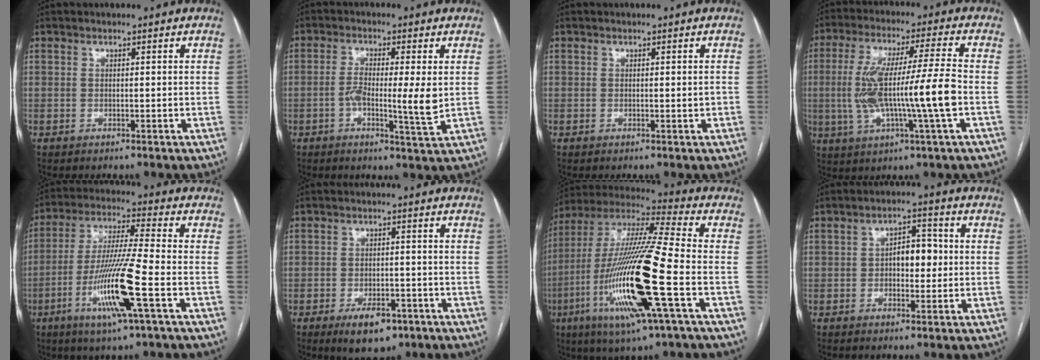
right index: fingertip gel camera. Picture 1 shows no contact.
{"total": 7.0, "force": [-0.5, 0.5, 7.0], "torque": [-0.125, -0.006, -0.010]}
{"total": 0.8, "force": [-0.1, 0.1, 0.8], "torque": [-0.013, 0.000, 0.003]}
{"total": 14.2, "force": [-1.7, 0.0, 14.1], "torque": [-0.278, 0.012, -0.031]}
{"total": 13.6, "force": [-4.9, -0.4, 12.7], "torque": [-0.259, -0.015, -0.094]}
{"total": 6.6, "force": [-3.8, 3.2, 4.3], "torque": [-0.066, -0.002, -0.051]}
{"total": 22.8, "force": [-6.5, 1.3, 21.8], "torque": [-0.460, -0.027, -0.123]}
{"total": 5.3, "force": [-0.1, 2.8, 4.5], "torque": [-0.068, 0.016, -0.001]}